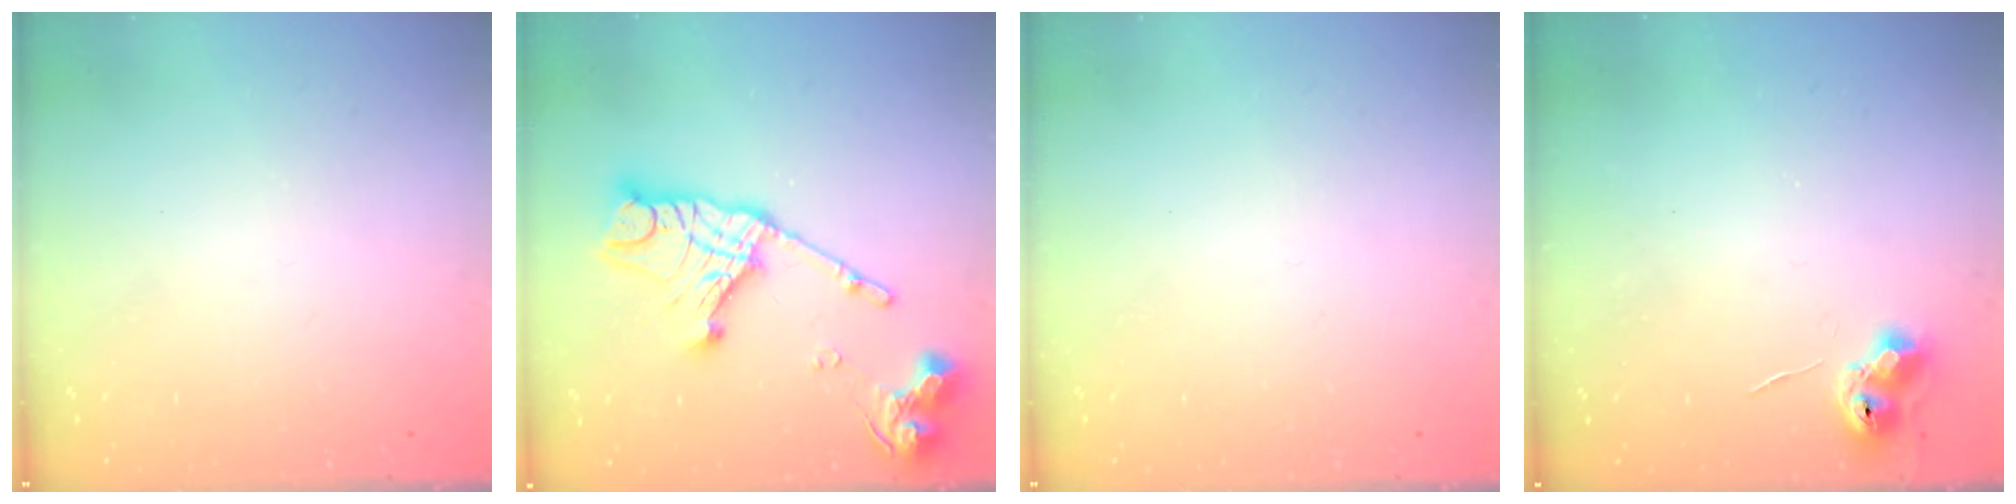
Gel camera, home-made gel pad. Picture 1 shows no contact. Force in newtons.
{"total": 18.2, "press": 18.1, "slide": 1.7}
{"total": 0.0}
{"total": 7.0, "press": 7.0, "slide": 0.7}